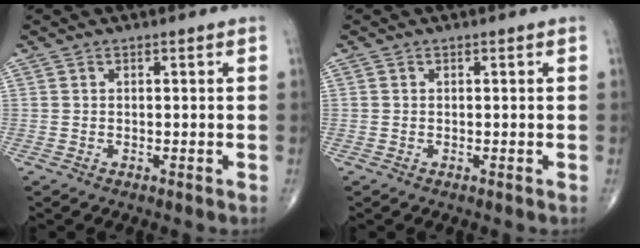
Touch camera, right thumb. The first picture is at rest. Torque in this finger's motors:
{"motor_torque": [-0.12, -0.11, -0.38, -0.20, 0.01]}